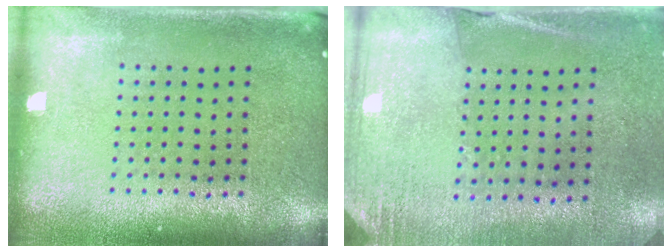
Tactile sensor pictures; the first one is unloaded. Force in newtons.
{"total": 2.6, "press": 2.3, "slide": 1.2}